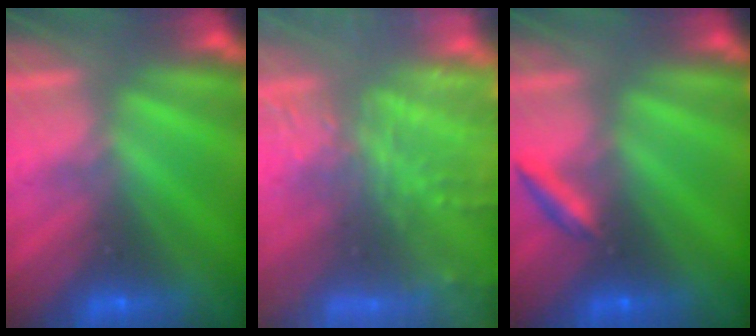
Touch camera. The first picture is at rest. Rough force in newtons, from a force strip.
{"total": 8.3}
{"total": 2.1}